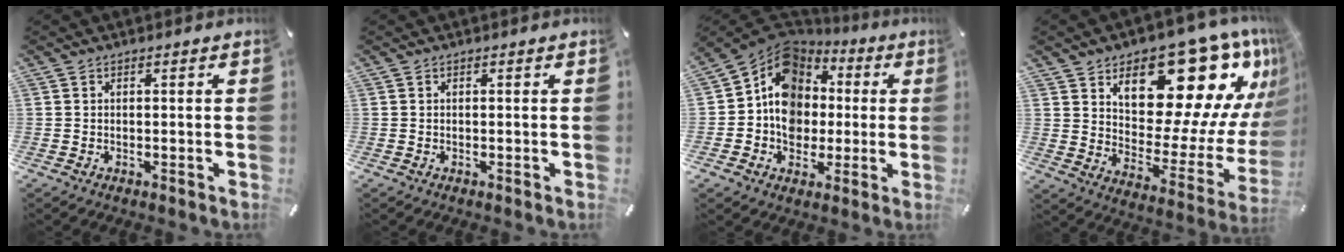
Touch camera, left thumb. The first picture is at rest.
{"total": 0.0}
{"total": 13.1, "force": [0.5, 11.7, 6.0], "torque": [-0.120, -0.011, 0.008]}
{"total": 23.4, "force": [13.3, 12.6, 14.5], "torque": [-0.178, -0.098, 0.228]}